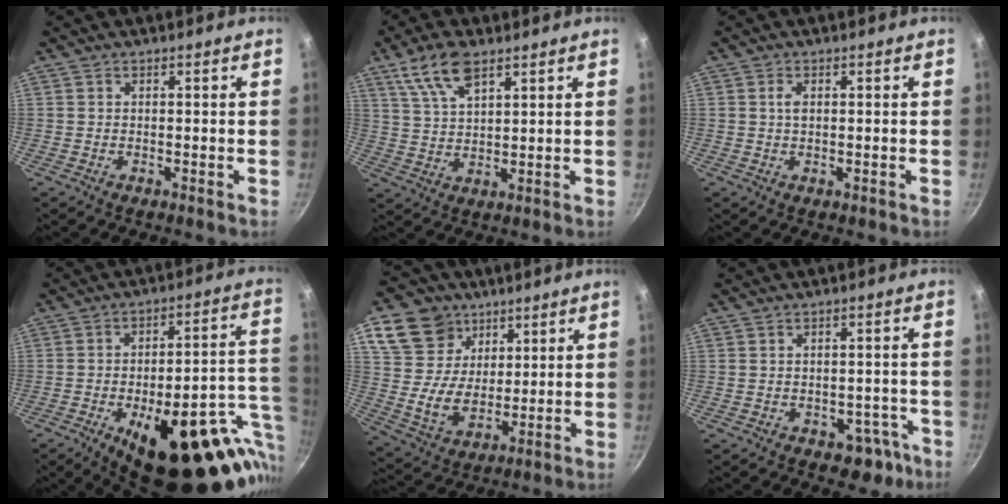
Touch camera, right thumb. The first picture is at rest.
{"total": 9.1, "force": [5.4, 3.8, 6.3], "torque": [-0.118, -0.011, 0.110]}
{"total": 1.8, "force": [0.3, 0.9, 1.5], "torque": [-0.027, 0.001, 0.006]}
{"total": 29.2, "force": [-10.6, 11.8, 24.5], "torque": [-0.275, 0.029, -0.139]}
{"total": 15.6, "force": [7.4, 12.1, 6.4], "torque": [-0.094, -0.026, 0.139]}
{"total": 6.2, "force": [-3.1, 4.4, 3.1], "torque": [0.002, 0.039, -0.019]}